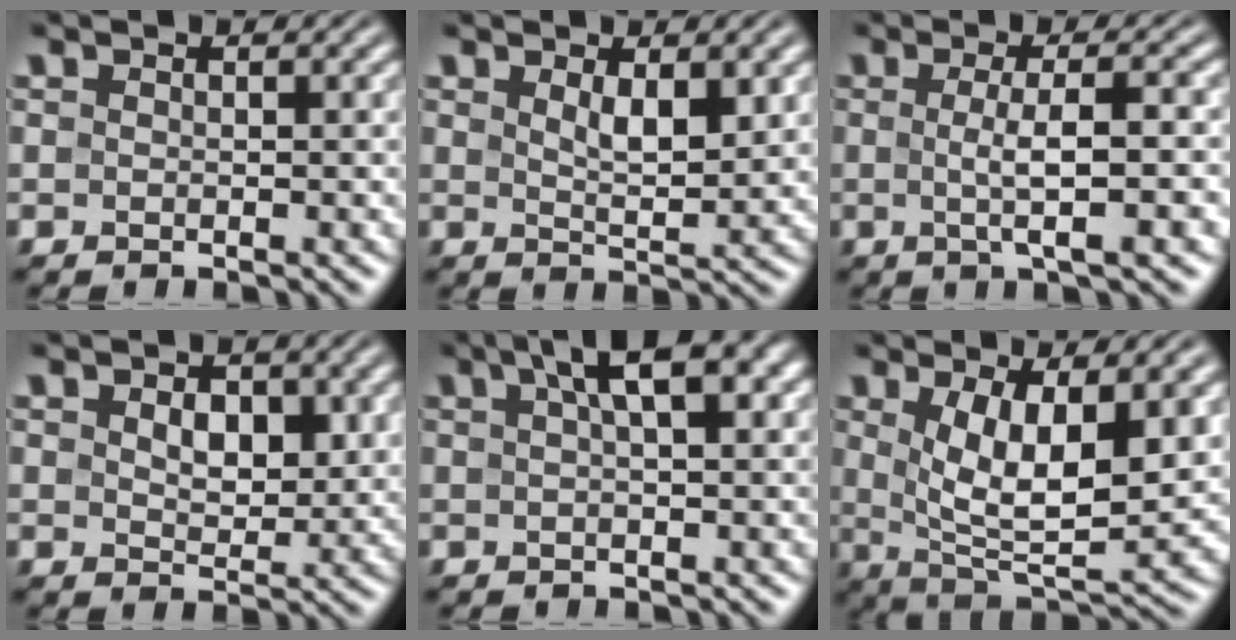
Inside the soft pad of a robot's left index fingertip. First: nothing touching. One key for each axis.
{"total": 2.9, "fx": 1.2, "fy": 0.9, "fz": 2.5, "tx": -0.045, "ty": -0.005, "tz": 0.024}
{"total": 4.5, "fx": -0.3, "fy": 0.9, "fz": 4.4, "tx": -0.070, "ty": -0.002, "tz": -0.006}
{"total": 3.2, "fx": 0.9, "fy": 2.1, "fz": 2.3, "tx": -0.040, "ty": -0.004, "tz": 0.017}
{"total": 4.8, "fx": 1.8, "fy": 1.4, "fz": 4.2, "tx": -0.061, "ty": 0.013, "tz": 0.025}
{"total": 8.6, "fx": 1.7, "fy": 3.2, "fz": 7.7, "tx": -0.142, "ty": -0.014, "tz": 0.033}